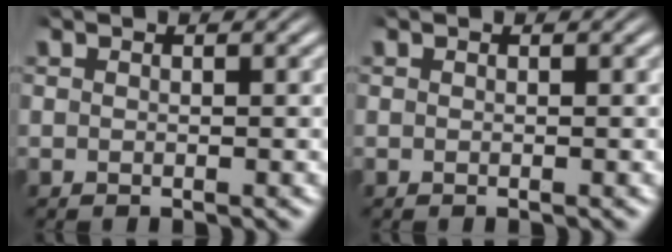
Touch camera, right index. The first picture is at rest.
{"total": 0.0}